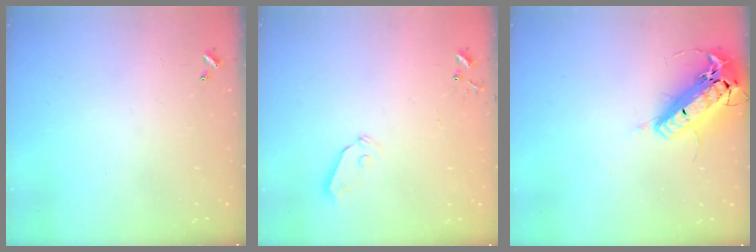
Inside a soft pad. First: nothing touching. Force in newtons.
{"total": 5.5, "press": 5.4, "slide": 0.6}
{"total": 22.0, "press": 21.5, "slide": 4.5}